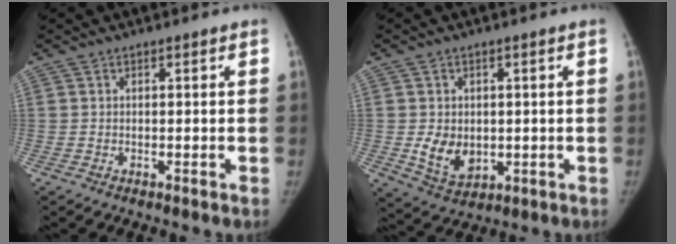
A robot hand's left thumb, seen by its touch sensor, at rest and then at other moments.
{"total": 7.0, "force": [-0.5, 5.3, 4.5], "torque": [-0.053, -0.009, 0.007]}